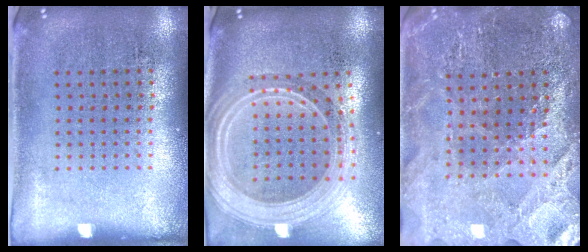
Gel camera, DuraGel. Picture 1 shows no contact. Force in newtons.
{"total": 2.7, "press": 2.3, "slide": 1.4}
{"total": 2.8, "press": 2.8, "slide": 0.2}